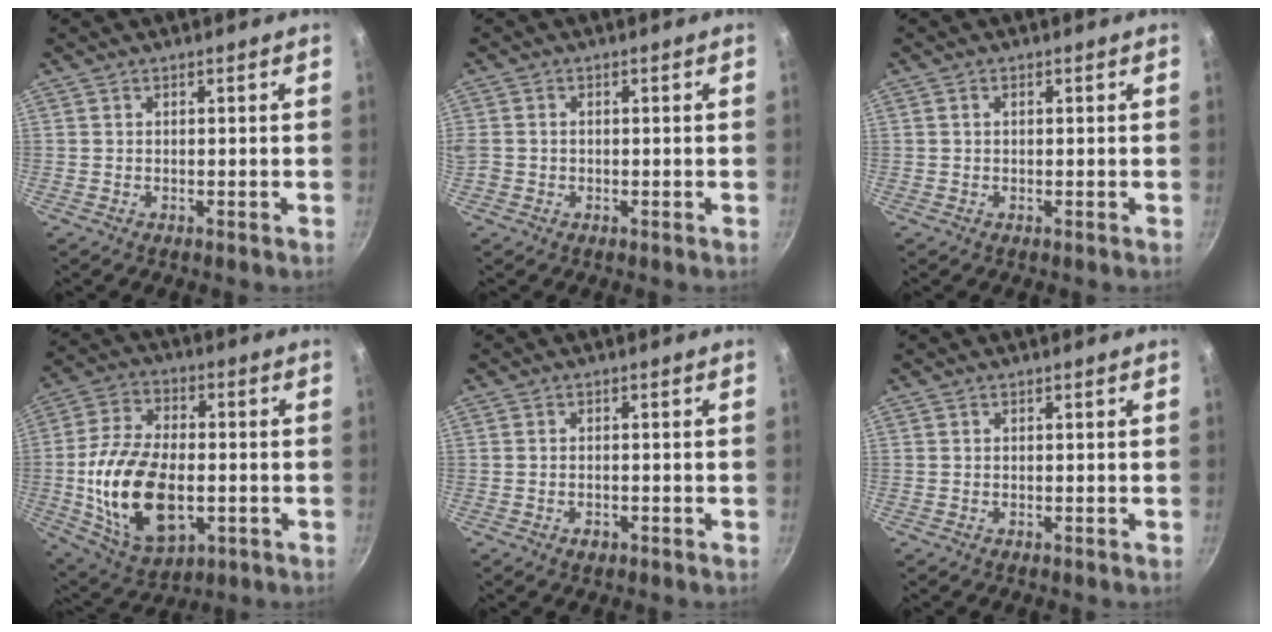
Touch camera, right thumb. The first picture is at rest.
{"total": 2.2, "force": [-0.3, 1.9, 1.2], "torque": [-0.023, 0.002, -0.008]}
{"total": 0.8, "force": [0.2, 0.6, 0.5], "torque": [-0.008, 0.005, 0.002]}
{"total": 19.9, "force": [-3.0, 11.5, 15.9], "torque": [-0.293, 0.014, -0.043]}
{"total": 1.7, "force": [-0.9, 1.0, 1.0], "torque": [-0.018, 0.004, -0.014]}
{"total": 0.0}